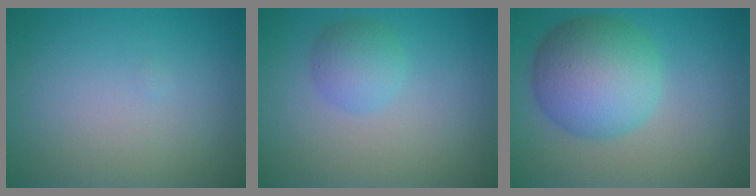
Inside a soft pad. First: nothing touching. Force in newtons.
{"total": 2.4, "press": 2.4, "slide": 0.0}
{"total": 7.8, "press": 7.8, "slide": 0.2}